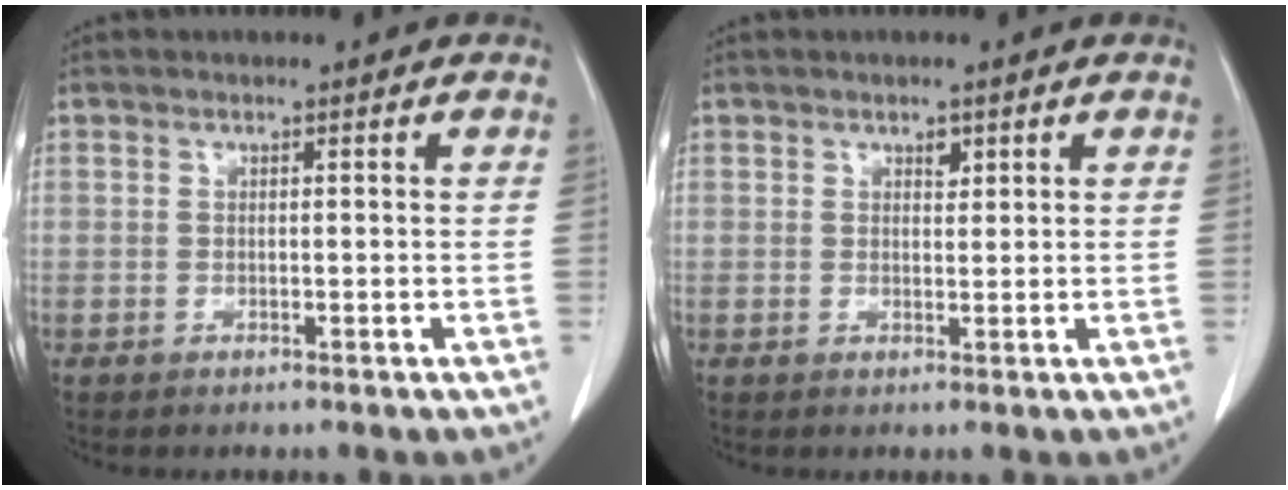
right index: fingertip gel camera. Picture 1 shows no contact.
{"total": 1.3, "force": [0.8, 0.7, 0.7], "torque": [-0.006, -0.004, 0.010]}